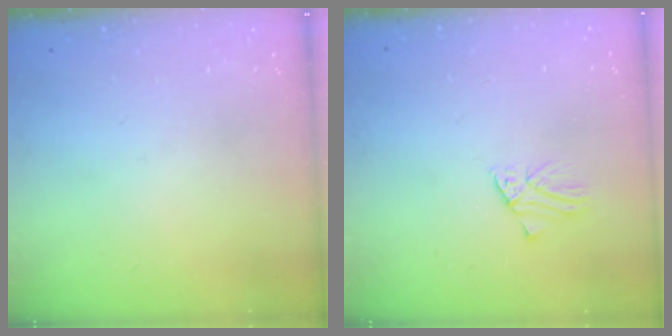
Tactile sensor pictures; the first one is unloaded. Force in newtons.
{"total": 1.4, "press": 1.4, "slide": 0.1}